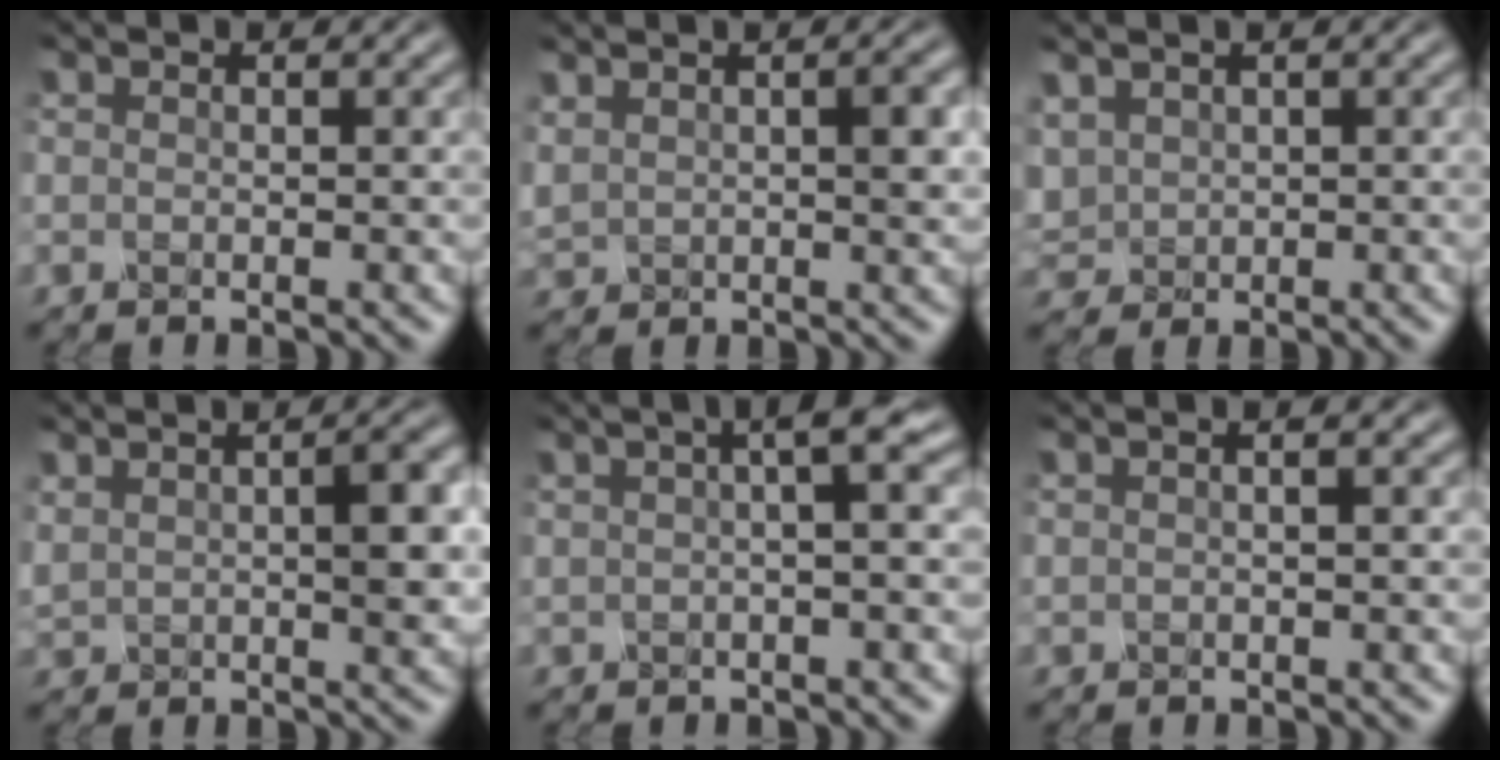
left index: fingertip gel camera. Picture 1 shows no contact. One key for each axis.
{"total": 3.8, "fx": 1.5, "fy": 1.8, "fz": 3.0, "tx": -0.063, "ty": 0.006, "tz": 0.030}
{"total": 2.6, "fx": 1.0, "fy": 2.1, "fz": 1.2, "tx": -0.038, "ty": 0.001, "tz": 0.023}
{"total": 5.2, "fx": 1.6, "fy": 2.2, "fz": 4.5, "tx": -0.080, "ty": 0.008, "tz": 0.031}
{"total": 3.4, "fx": 1.1, "fy": 0.8, "fz": 3.2, "tx": -0.039, "ty": 0.018, "tz": 0.013}
{"total": 2.0, "fx": 0.9, "fy": 0.8, "fz": 1.6, "tx": -0.012, "ty": 0.003, "tz": -0.001}